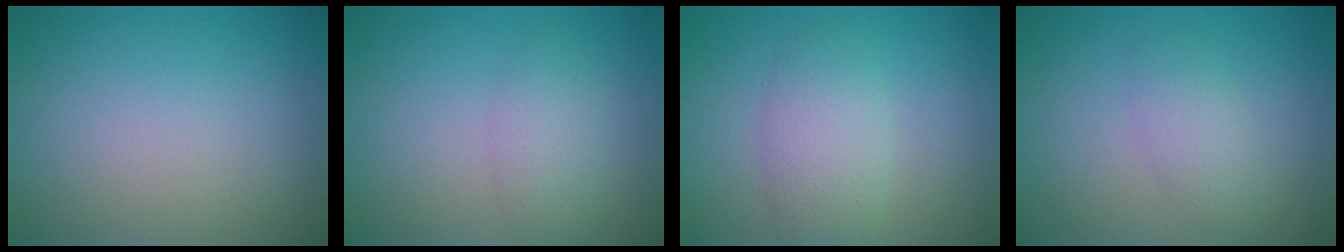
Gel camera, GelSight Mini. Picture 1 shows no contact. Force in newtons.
{"total": 2.2, "press": 2.1, "slide": 0.2}
{"total": 3.5, "press": 3.5, "slide": 0.3}
{"total": 2.1, "press": 2.1, "slide": 0.0}